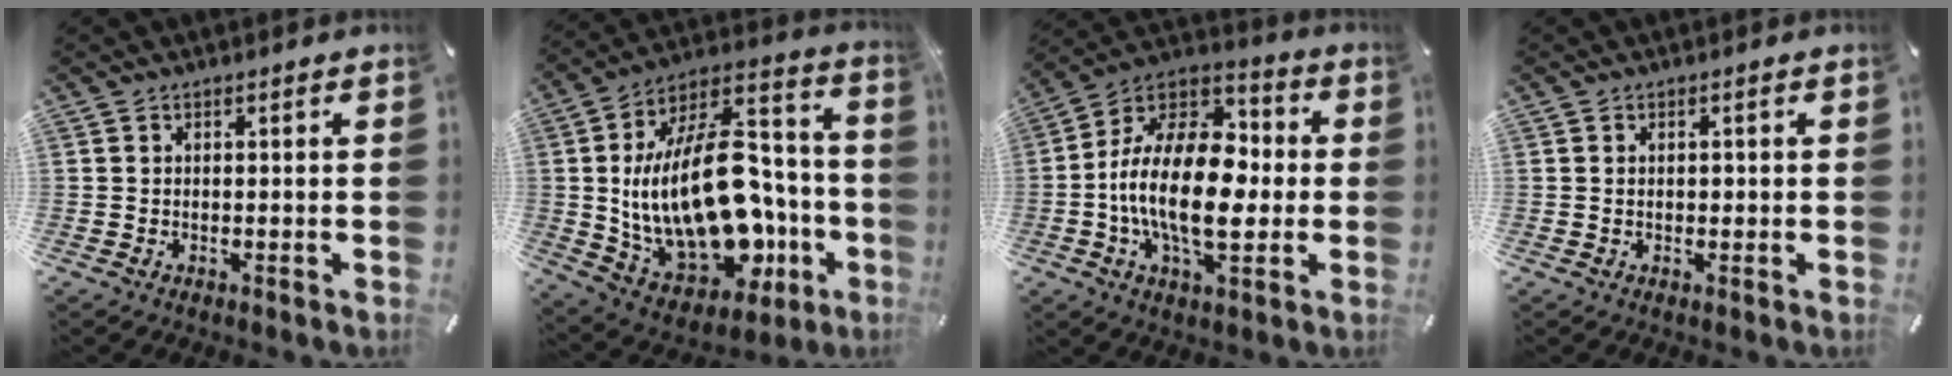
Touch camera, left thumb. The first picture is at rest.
{"total": 29.5, "force": [-3.9, 16.6, 24.0], "torque": [-0.477, -0.003, -0.056]}
{"total": 20.4, "force": [-3.3, 11.6, 16.4], "torque": [-0.322, 0.003, -0.060]}
{"total": 1.1, "force": [-0.1, 0.7, 0.8], "torque": [-0.010, 0.000, -0.005]}